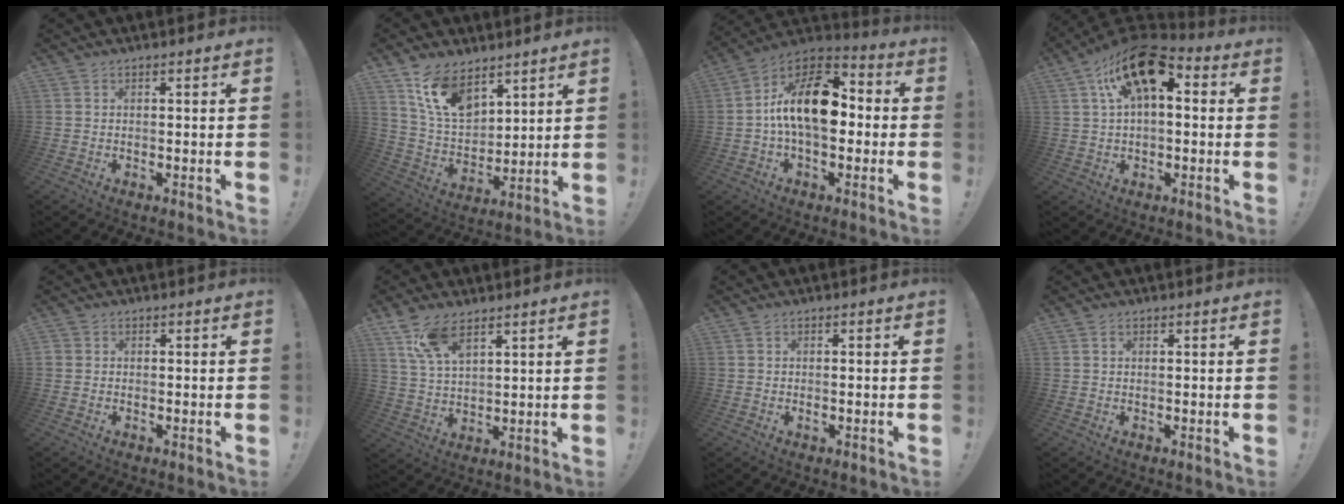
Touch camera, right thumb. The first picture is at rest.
{"total": 14.0, "force": [9.4, 7.8, 6.8], "torque": [-0.135, -0.048, 0.183]}
{"total": 18.7, "force": [1.0, 10.6, 15.4], "torque": [-0.255, 0.016, 0.020]}
{"total": 16.7, "force": [6.9, 8.6, 12.6], "torque": [-0.202, -0.025, 0.119]}
{"total": 1.5, "force": [-0.5, 1.4, 0.4], "torque": [-0.008, 0.007, -0.009]}
{"total": 10.0, "force": [6.6, 4.5, 6.0], "torque": [-0.108, -0.026, 0.125]}
{"total": 2.7, "force": [0.1, 2.7, 0.3], "torque": [0.005, -0.005, 0.001]}
{"total": 0.6, "force": [0.2, 0.5, 0.2], "torque": [-0.005, 0.003, 0.005]}